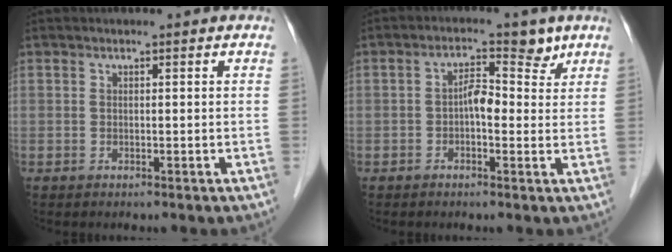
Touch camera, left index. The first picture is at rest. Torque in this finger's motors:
{"motor_torque": [0.10, 0.08, 0.05, 0.06]}